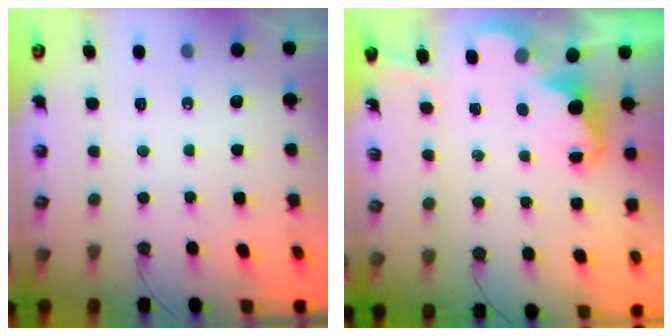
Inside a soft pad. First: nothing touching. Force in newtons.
{"total": 2.5, "press": 2.4, "slide": 0.6}